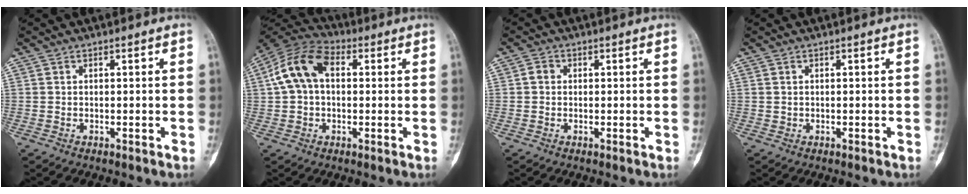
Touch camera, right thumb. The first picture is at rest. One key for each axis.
{"total": 11.3, "fx": 1.8, "fy": 7.5, "fz": 8.3, "tx": -0.154, "ty": 0.034, "tz": 0.022}
{"total": 1.5, "fx": 0.1, "fy": 1.3, "fz": 0.7, "tx": -0.006, "ty": 0.004, "tz": -0.002}
{"total": 0.0}